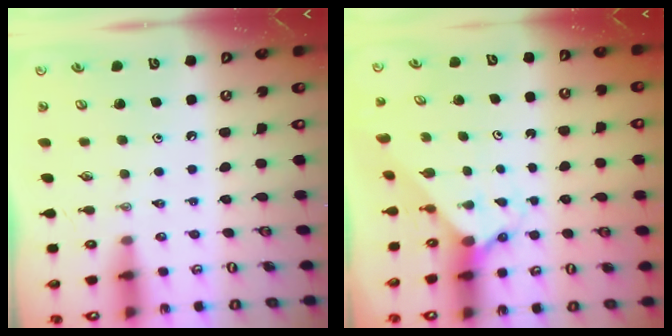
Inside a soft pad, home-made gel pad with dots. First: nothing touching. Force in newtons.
{"total": 1.8, "press": 1.8, "slide": 0.1}